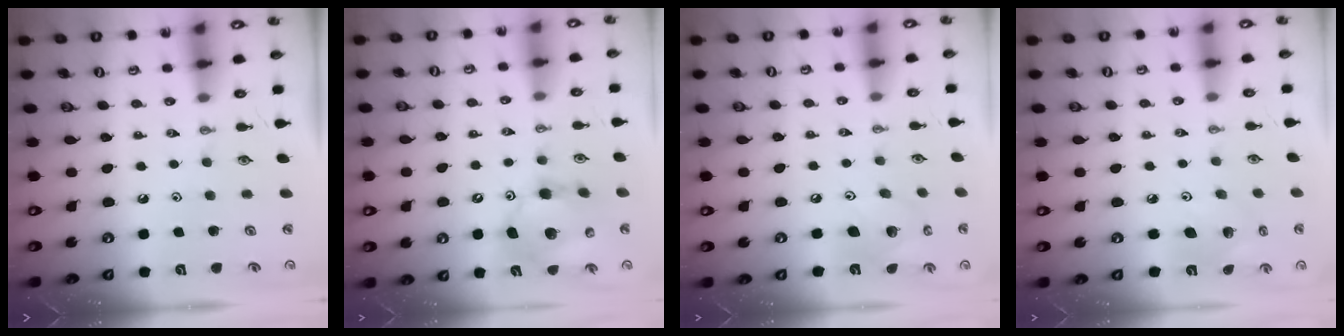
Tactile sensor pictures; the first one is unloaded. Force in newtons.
{"total": 13.8, "press": 13.6, "slide": 2.4}
{"total": 12.7, "press": 12.5, "slide": 2.1}
{"total": 7.8, "press": 7.6, "slide": 1.9}